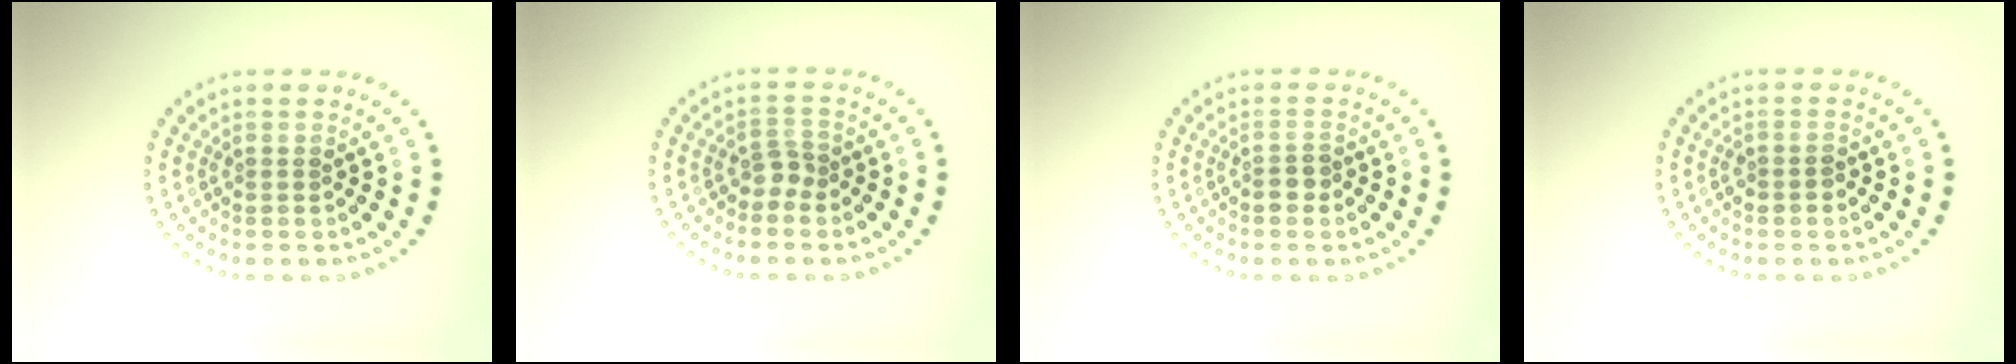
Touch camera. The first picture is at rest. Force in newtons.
{"total": 1.3, "press": 1.0, "slide": 0.8}
{"total": 1.4, "press": 1.3, "slide": 0.6}
{"total": 0.8, "press": 0.7, "slide": 0.4}